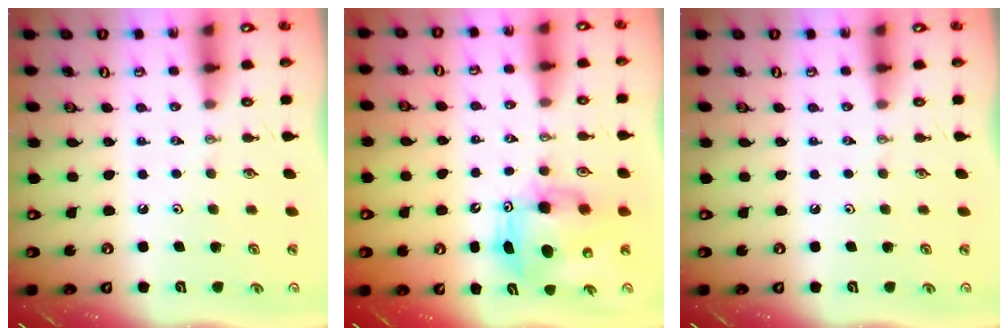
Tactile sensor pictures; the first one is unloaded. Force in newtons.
{"total": 8.0, "press": 7.8, "slide": 1.7}
{"total": 0.0}